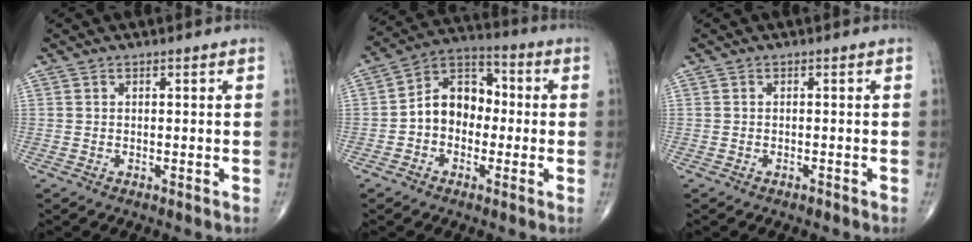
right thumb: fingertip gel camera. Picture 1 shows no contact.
{"total": 10.5, "force": [-1.0, 7.9, 6.9], "torque": [-0.084, 0.039, -0.033]}
{"total": 0.6, "force": [-0.5, 0.3, 0.2], "torque": [-0.004, 0.001, -0.009]}